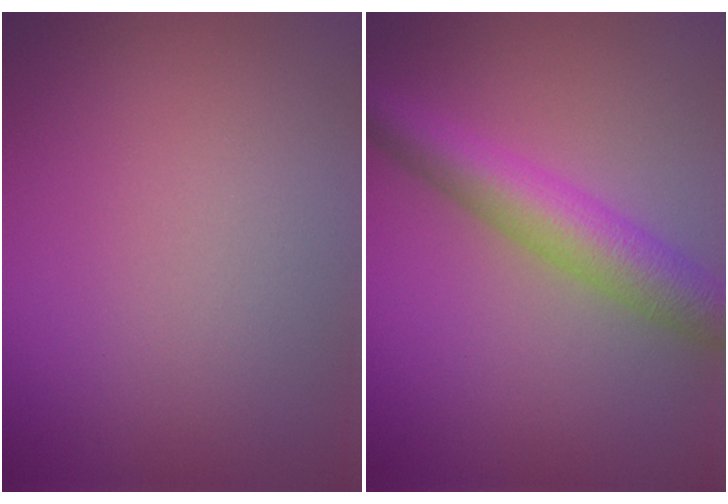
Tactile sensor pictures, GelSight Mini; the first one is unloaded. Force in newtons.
{"total": 5.7, "press": 5.7, "slide": 0.2}